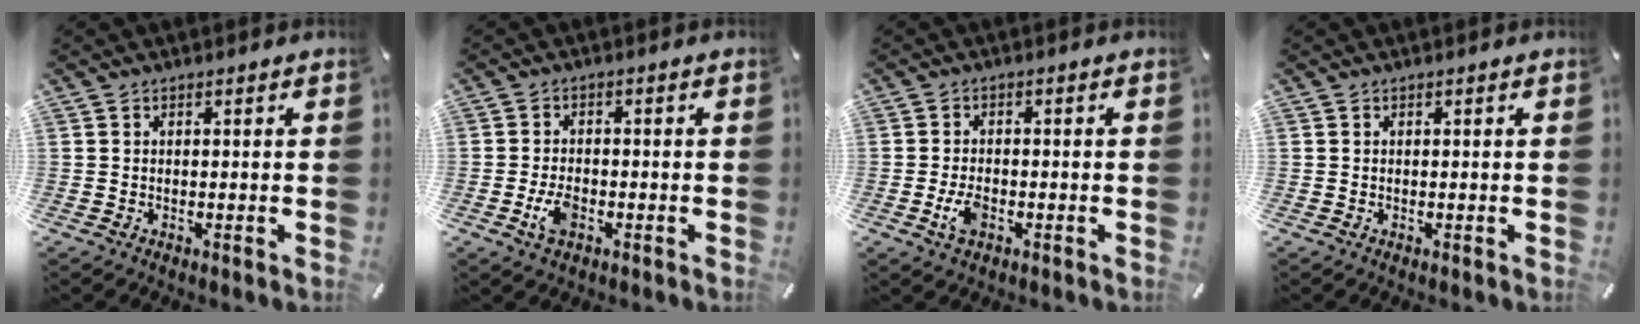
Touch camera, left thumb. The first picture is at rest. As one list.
[{"total": 4.7, "force": [-1.9, 2.8, 3.2], "torque": [-0.073, 0.003, -0.035]}, {"total": 4.1, "force": [-1.5, 2.4, 3.0], "torque": [-0.069, 0.001, -0.030]}, {"total": 0.0}]